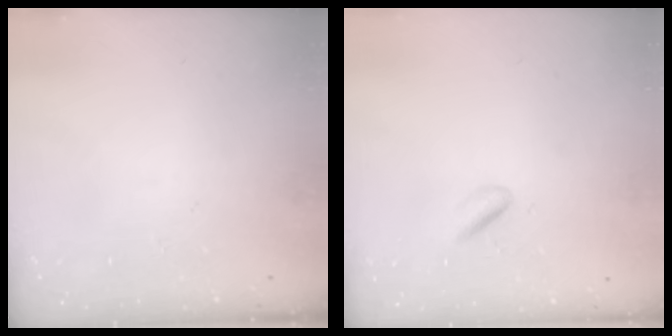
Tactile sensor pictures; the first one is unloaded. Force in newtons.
{"total": 2.4, "press": 2.2, "slide": 0.8}